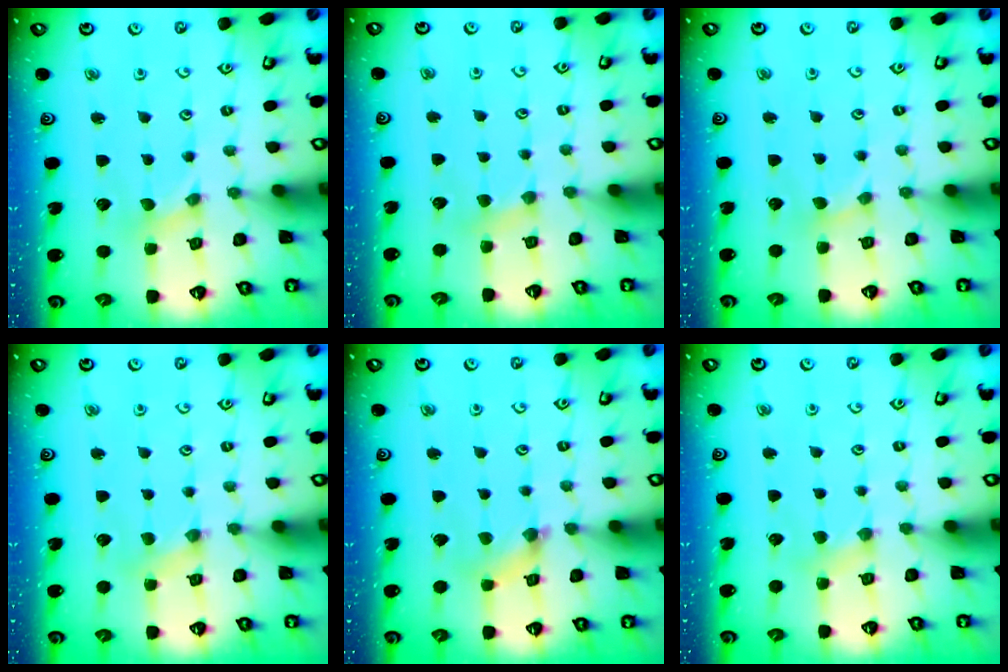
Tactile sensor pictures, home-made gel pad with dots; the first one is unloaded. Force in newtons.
{"total": 3.5, "press": 3.5, "slide": 0.6}
{"total": 1.0, "press": 1.0, "slide": 0.2}
{"total": 2.4, "press": 2.4, "slide": 0.3}
{"total": 2.4, "press": 2.4, "slide": 0.2}
{"total": 3.6, "press": 3.6, "slide": 0.6}